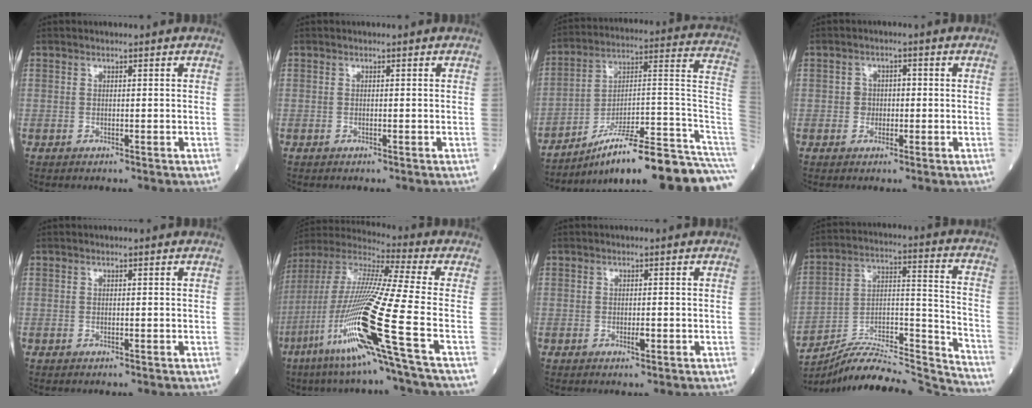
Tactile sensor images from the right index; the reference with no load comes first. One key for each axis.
{"total": 0.0}
{"total": 24.4, "fx": -18.2, "fy": 1.6, "fz": 16.1, "tx": -0.141, "ty": 0.041, "tz": -0.275}
{"total": 2.2, "fx": -0.3, "fy": 2.0, "fz": 0.9, "tx": -0.010, "ty": 0.007, "tz": -0.007}
{"total": 0.0}
{"total": 22.1, "fx": -8.7, "fy": -1.4, "fz": 20.3, "tx": -0.428, "ty": -0.041, "tz": -0.179}
{"total": 1.1, "fx": -0.4, "fy": 0.3, "fz": 1.0, "tx": -0.017, "ty": -0.001, "tz": -0.007}
{"total": 22.2, "fx": -21.5, "fy": 0.7, "fz": 5.4, "tx": -0.090, "ty": 0.034, "tz": -0.340}